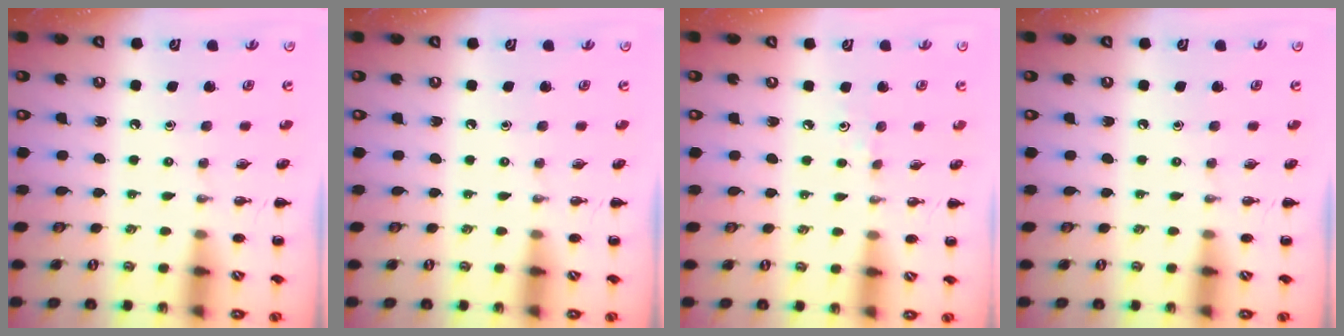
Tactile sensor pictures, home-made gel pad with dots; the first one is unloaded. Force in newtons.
{"total": 0.0}
{"total": 2.7, "press": 2.5, "slide": 0.9}
{"total": 0.0}